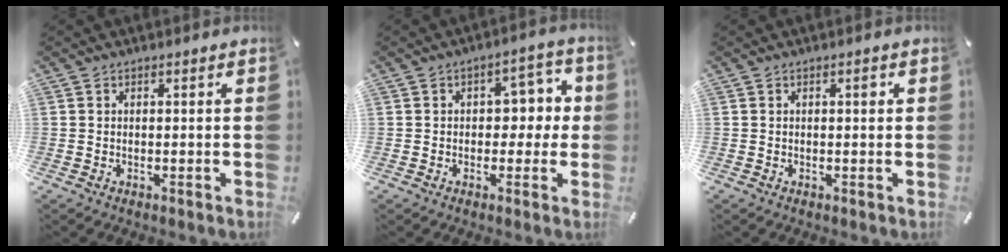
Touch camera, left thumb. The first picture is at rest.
{"total": 7.2, "force": [0.4, 5.1, 5.1], "torque": [-0.054, 0.001, -0.004]}
{"total": 1.1, "force": [0.3, 0.4, 1.0], "torque": [-0.010, 0.002, 0.001]}